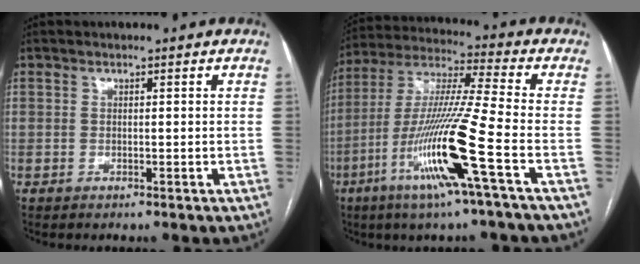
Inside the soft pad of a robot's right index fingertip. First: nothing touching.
{"total": 16.7, "force": [-6.5, -1.3, 15.3], "torque": [-0.309, -0.018, -0.127]}